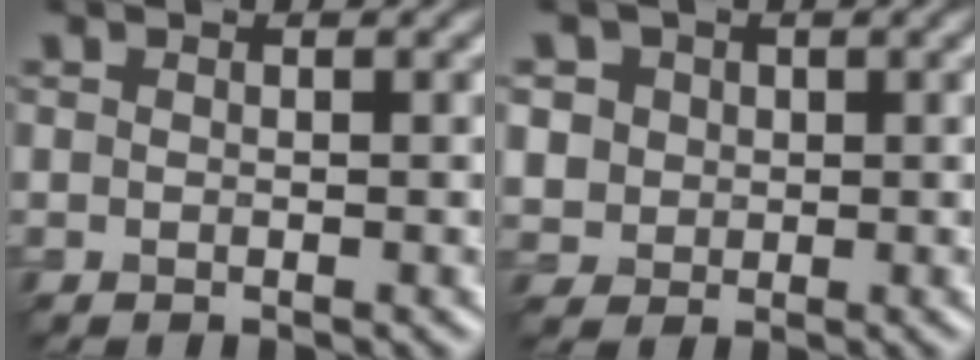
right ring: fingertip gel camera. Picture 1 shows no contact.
{"total": 4.2, "force": [1.2, 3.7, 1.4], "torque": [-0.043, 0.011, 0.019]}